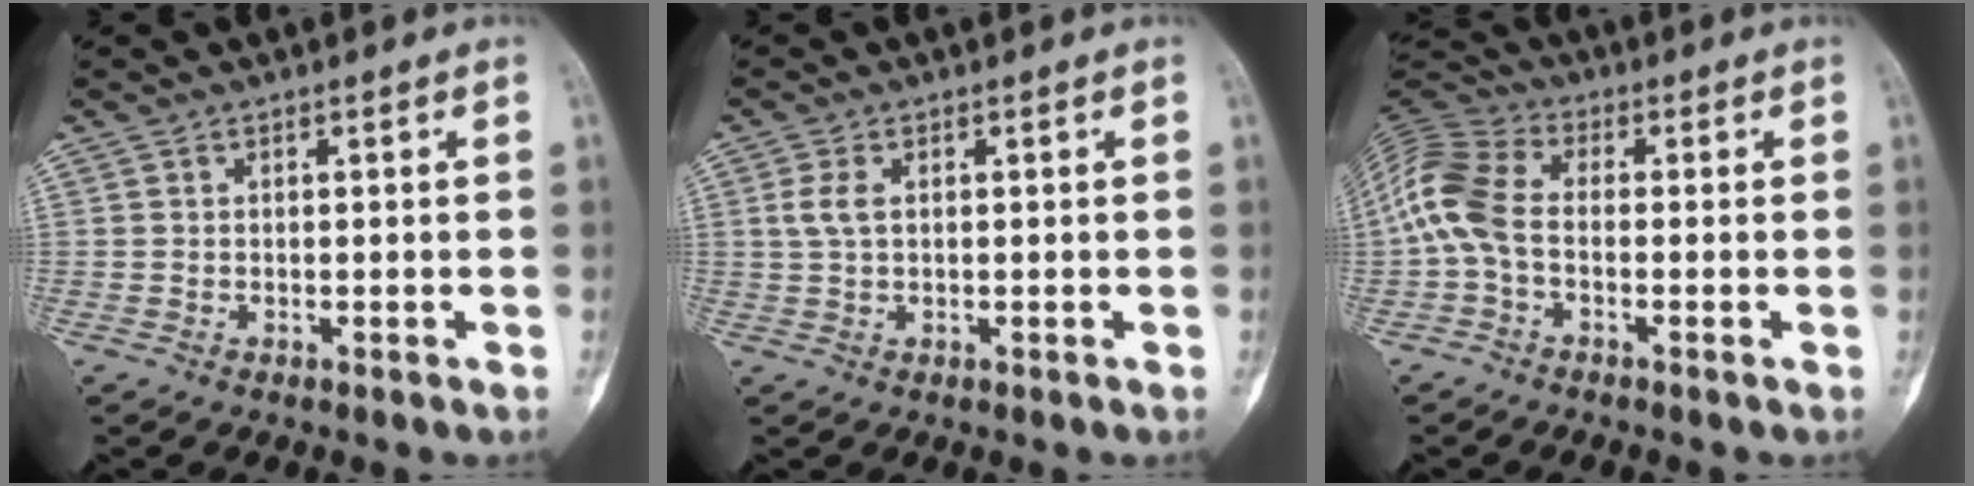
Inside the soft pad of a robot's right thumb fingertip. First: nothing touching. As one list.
[{"total": 3.0, "force": [0.7, 1.6, 2.5], "torque": [-0.063, 0.007, 0.014]}, {"total": 10.1, "force": [-1.3, 6.0, 8.1], "torque": [-0.179, 0.026, -0.041]}]